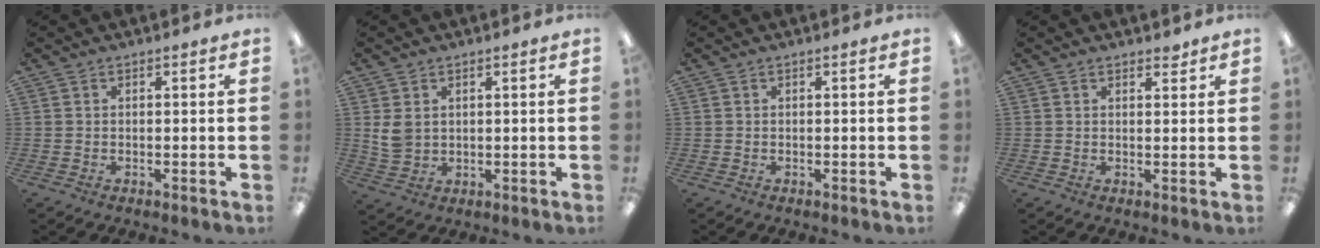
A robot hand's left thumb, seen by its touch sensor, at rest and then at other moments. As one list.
[{"total": 4.9, "force": [1.5, 3.9, 2.4], "torque": [-0.050, 0.001, 0.030]}, {"total": 0.0}, {"total": 1.8, "force": [1.6, 0.8, 0.5], "torque": [0.005, -0.007, 0.026]}]